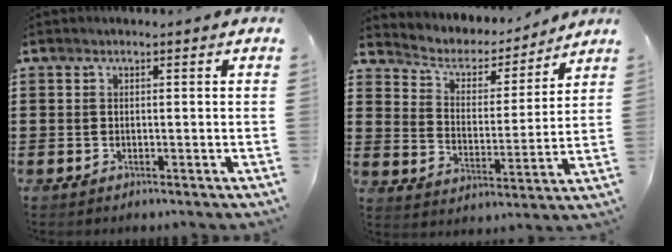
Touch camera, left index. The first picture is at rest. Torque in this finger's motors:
{"motor_torque": [-0.17, -0.48, 0.27, 0.04]}